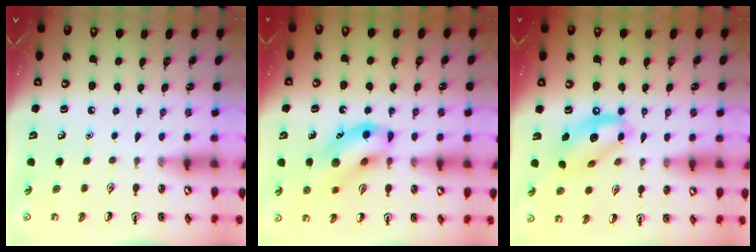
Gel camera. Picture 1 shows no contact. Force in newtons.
{"total": 12.6, "press": 12.4, "slide": 2.1}
{"total": 13.1, "press": 12.7, "slide": 3.3}